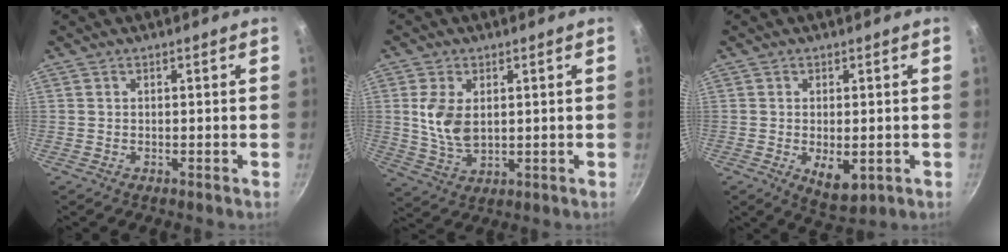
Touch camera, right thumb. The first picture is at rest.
{"total": 7.9, "force": [1.3, 4.7, 6.2], "torque": [-0.121, -0.014, 0.032]}
{"total": 6.3, "force": [-1.3, 3.2, 5.3], "torque": [-0.072, -0.011, -0.007]}